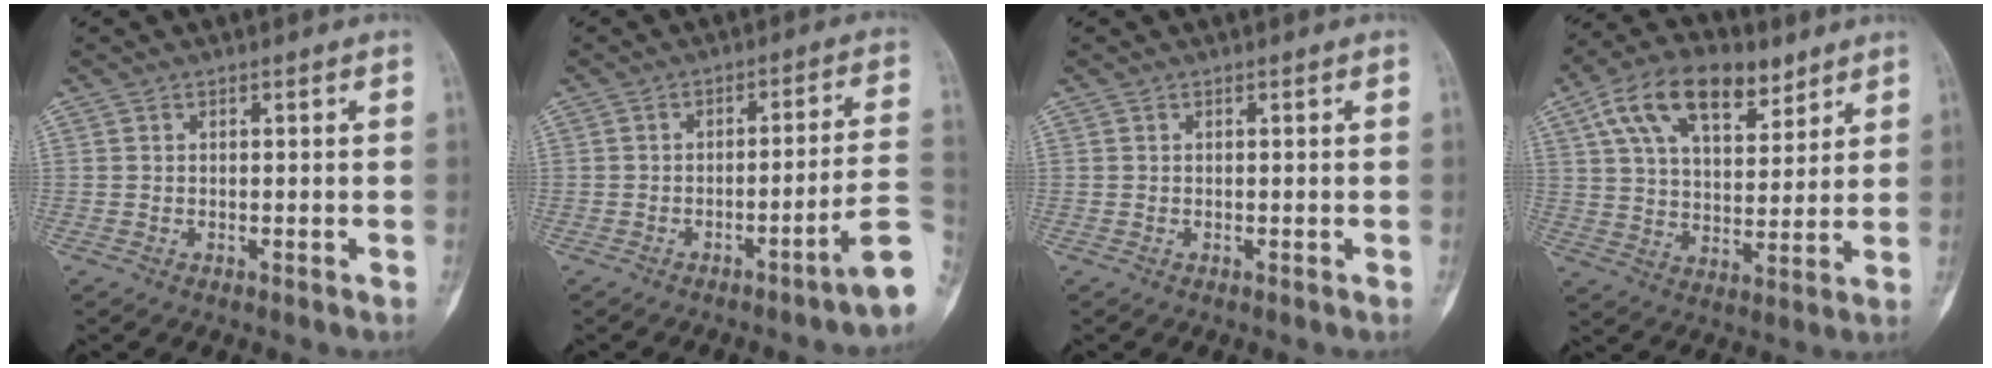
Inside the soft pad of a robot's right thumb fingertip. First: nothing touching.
{"total": 12.6, "force": [-5.1, 0.6, 11.5], "torque": [-0.147, 0.035, -0.076]}
{"total": 0.0}
{"total": 17.2, "force": [9.2, 9.0, 11.4], "torque": [-0.165, -0.015, 0.160]}